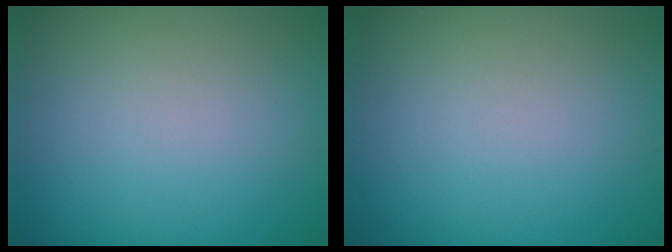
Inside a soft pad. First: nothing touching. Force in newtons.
{"total": 0.0}